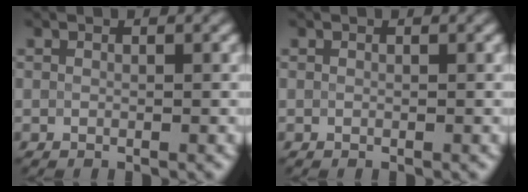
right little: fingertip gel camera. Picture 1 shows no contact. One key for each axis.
{"total": 0.0}